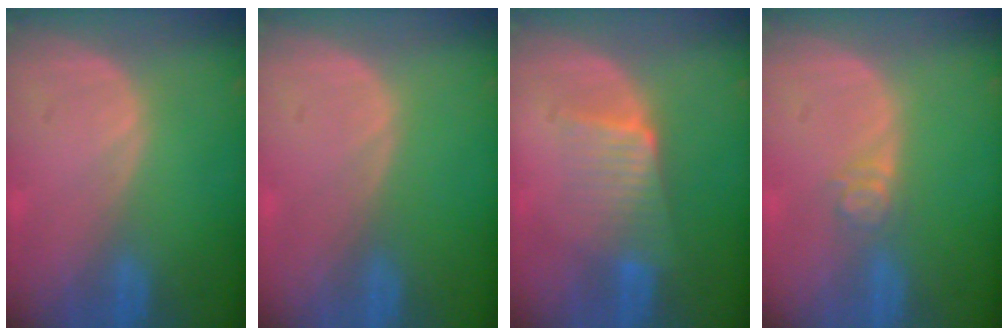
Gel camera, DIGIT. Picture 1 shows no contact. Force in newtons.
{"total": 0.0}
{"total": 5.7, "press": 5.4, "slide": 1.9}
{"total": 3.0, "press": 2.5, "slide": 1.7}